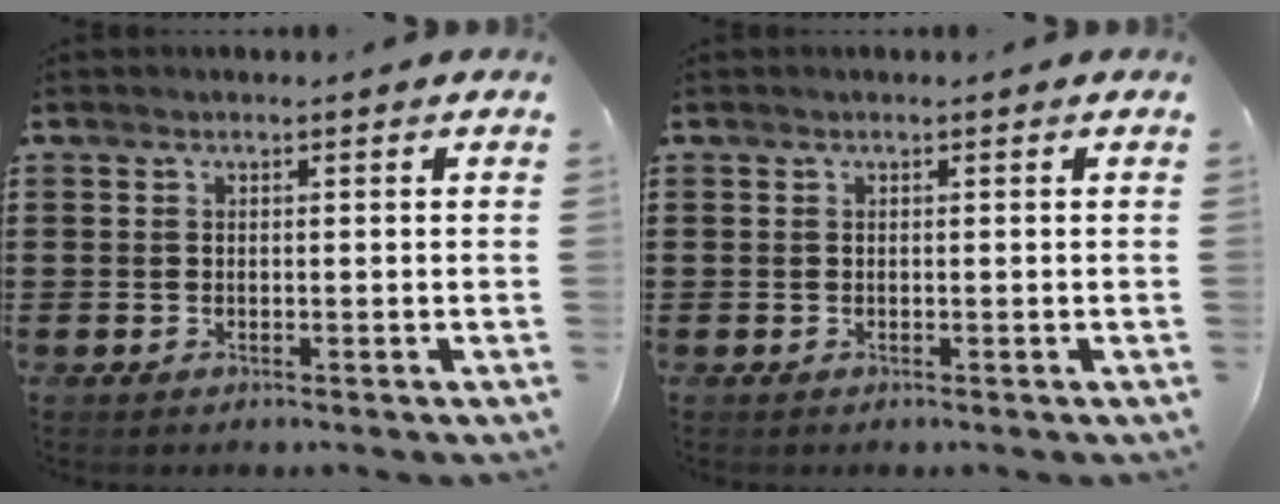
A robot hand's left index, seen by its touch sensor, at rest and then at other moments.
{"total": 0.0}